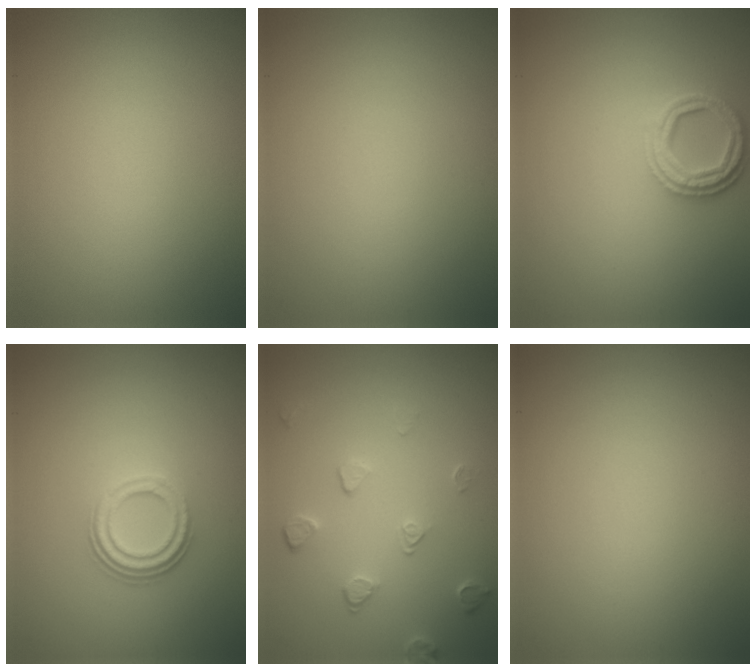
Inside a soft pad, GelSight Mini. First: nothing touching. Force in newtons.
{"total": 0.0}
{"total": 3.6, "press": 2.9, "slide": 2.1}
{"total": 3.1, "press": 2.2, "slide": 2.2}
{"total": 2.0, "press": 1.3, "slide": 1.5}
{"total": 0.0}